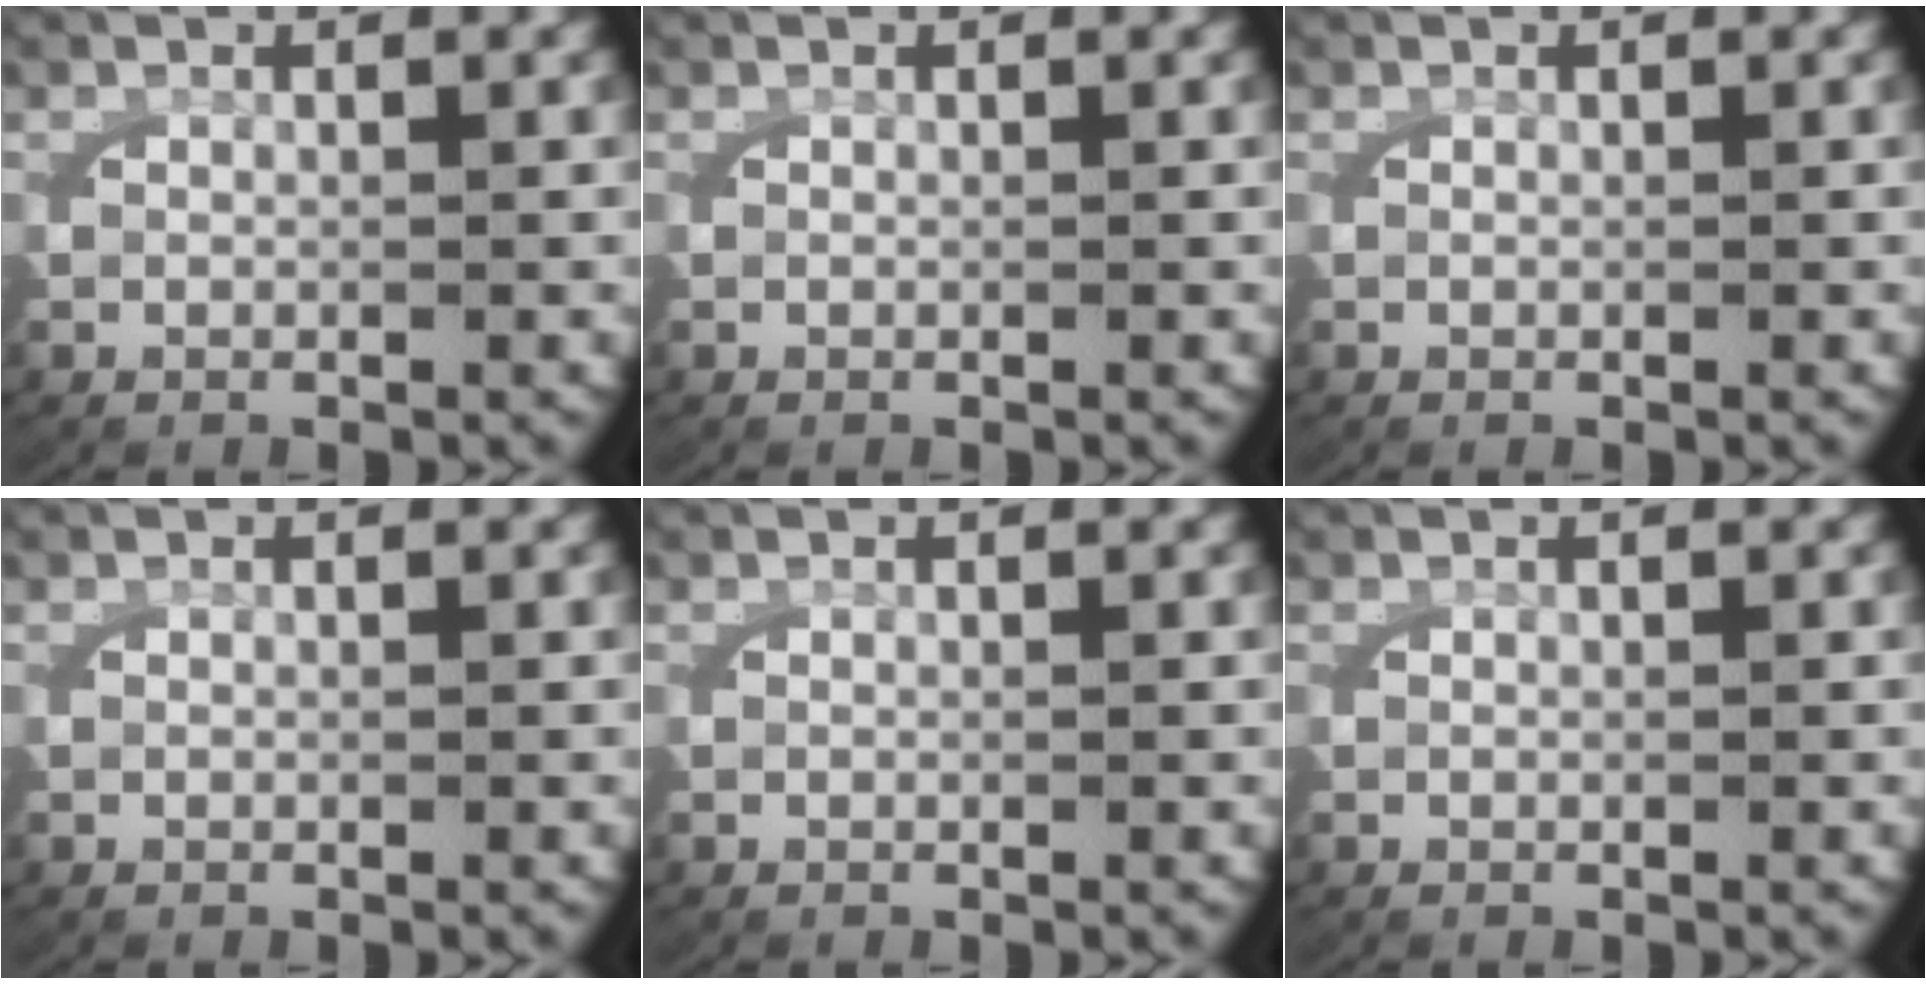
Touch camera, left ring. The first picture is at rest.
{"total": 0.0}
{"total": 0.0}
{"total": 0.0}
{"total": 0.0}
{"total": 0.0}